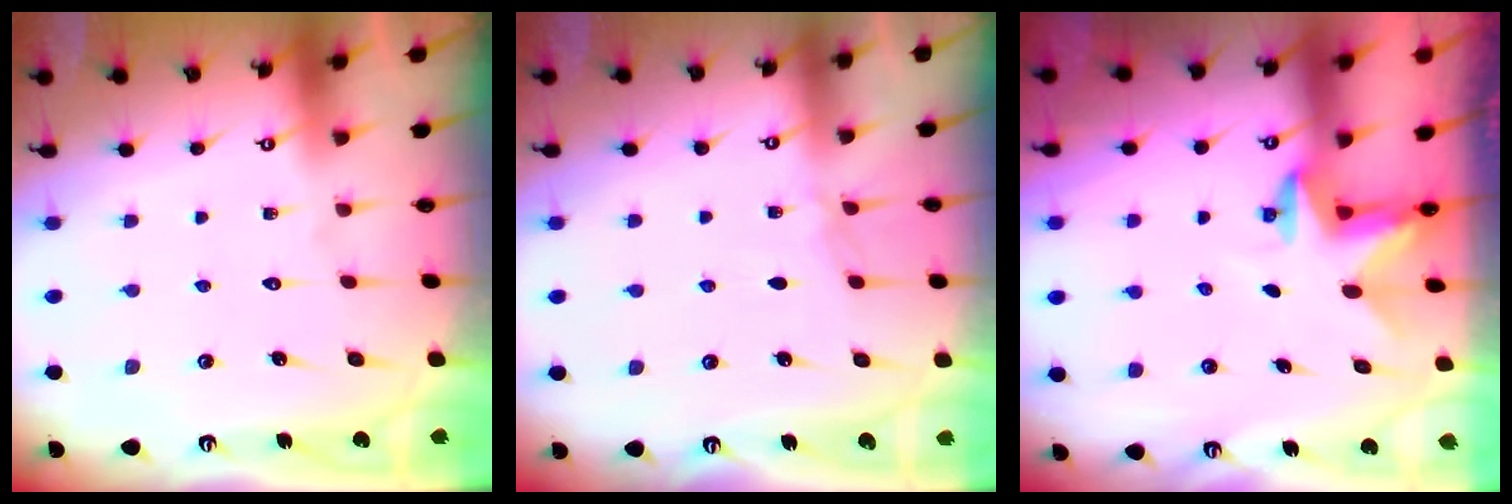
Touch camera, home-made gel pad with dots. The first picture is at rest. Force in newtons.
{"total": 4.3, "press": 4.2, "slide": 0.6}
{"total": 2.5, "press": 2.5, "slide": 0.4}